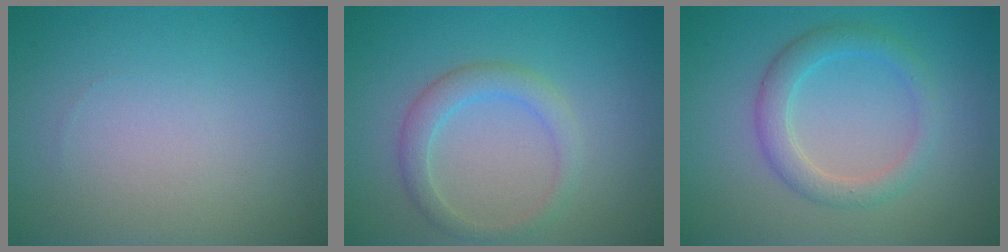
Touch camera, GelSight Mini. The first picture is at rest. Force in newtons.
{"total": 2.6, "press": 2.6, "slide": 0.3}
{"total": 3.0, "press": 3.0, "slide": 0.2}